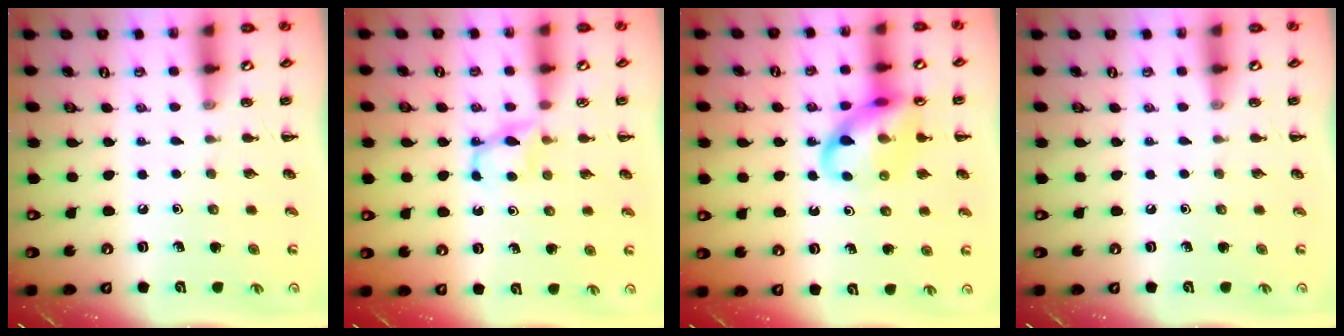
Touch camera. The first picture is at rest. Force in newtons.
{"total": 4.7, "press": 4.4, "slide": 1.4}
{"total": 14.3, "press": 14.2, "slide": 1.6}
{"total": 0.0}